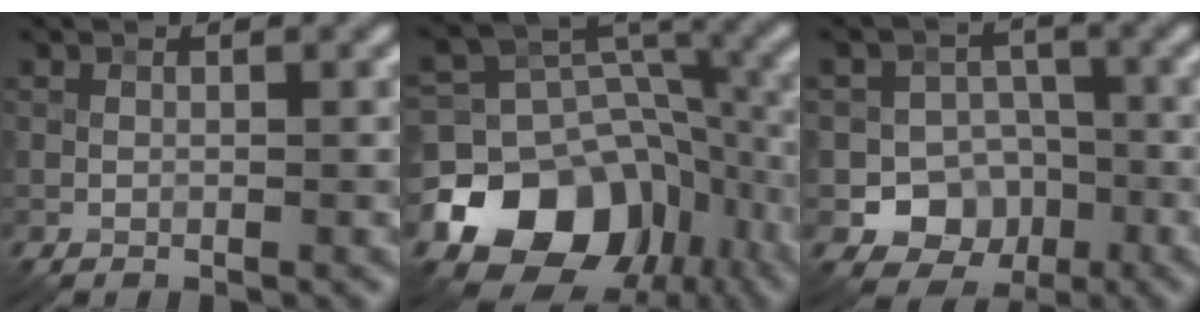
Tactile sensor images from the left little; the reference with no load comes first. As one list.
[{"total": 12.4, "force": [-5.6, 9.4, 5.9], "torque": [-0.103, -0.009, -0.099]}, {"total": 7.1, "force": [-2.7, 6.1, 2.2], "torque": [-0.007, -0.003, -0.066]}]